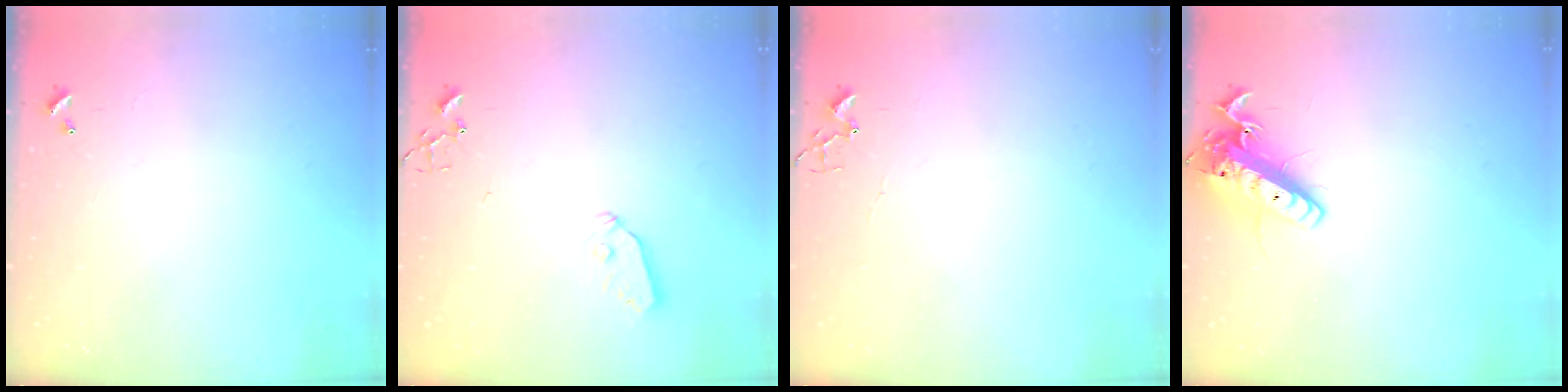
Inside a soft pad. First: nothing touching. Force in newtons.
{"total": 5.6, "press": 5.6, "slide": 0.3}
{"total": 4.1, "press": 4.1, "slide": 0.5}
{"total": 14.1, "press": 13.8, "slide": 2.8}